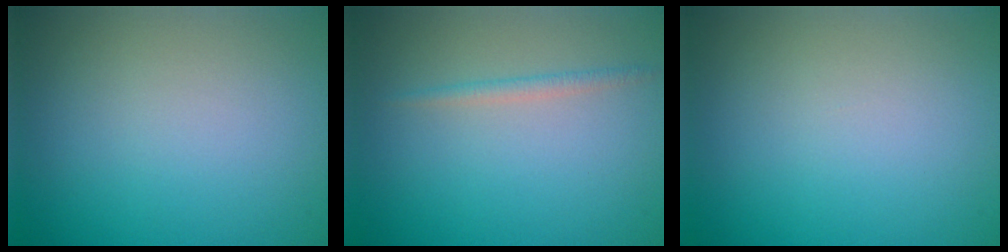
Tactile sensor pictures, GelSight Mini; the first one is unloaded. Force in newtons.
{"total": 1.2, "press": 1.2, "slide": 0.0}
{"total": 0.0}